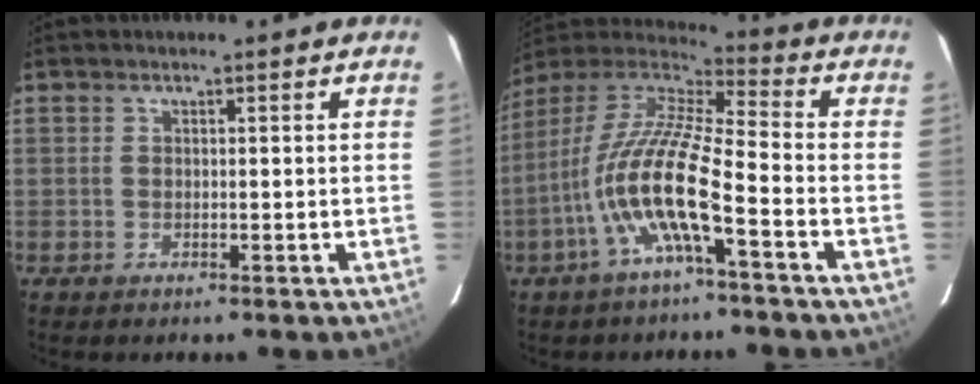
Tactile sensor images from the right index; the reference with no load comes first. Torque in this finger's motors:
{"motor_torque": [1.94, -0.20, 1.05, 0.21]}